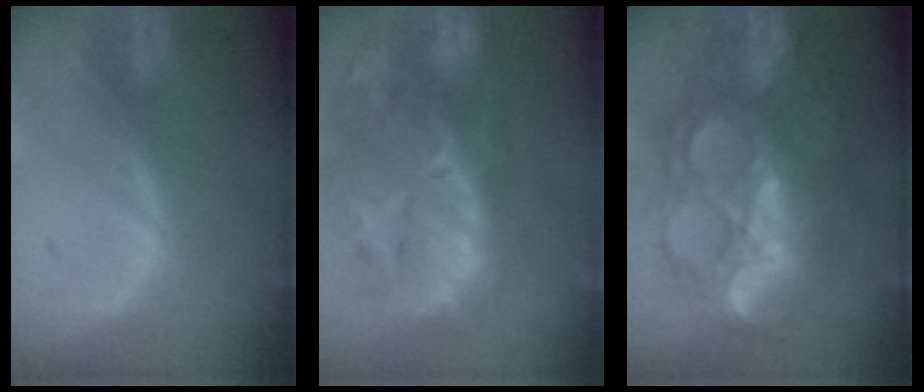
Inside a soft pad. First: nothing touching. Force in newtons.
{"total": 14.4, "press": 11.8, "slide": 8.2}
{"total": 13.0, "press": 13.0, "slide": 1.5}